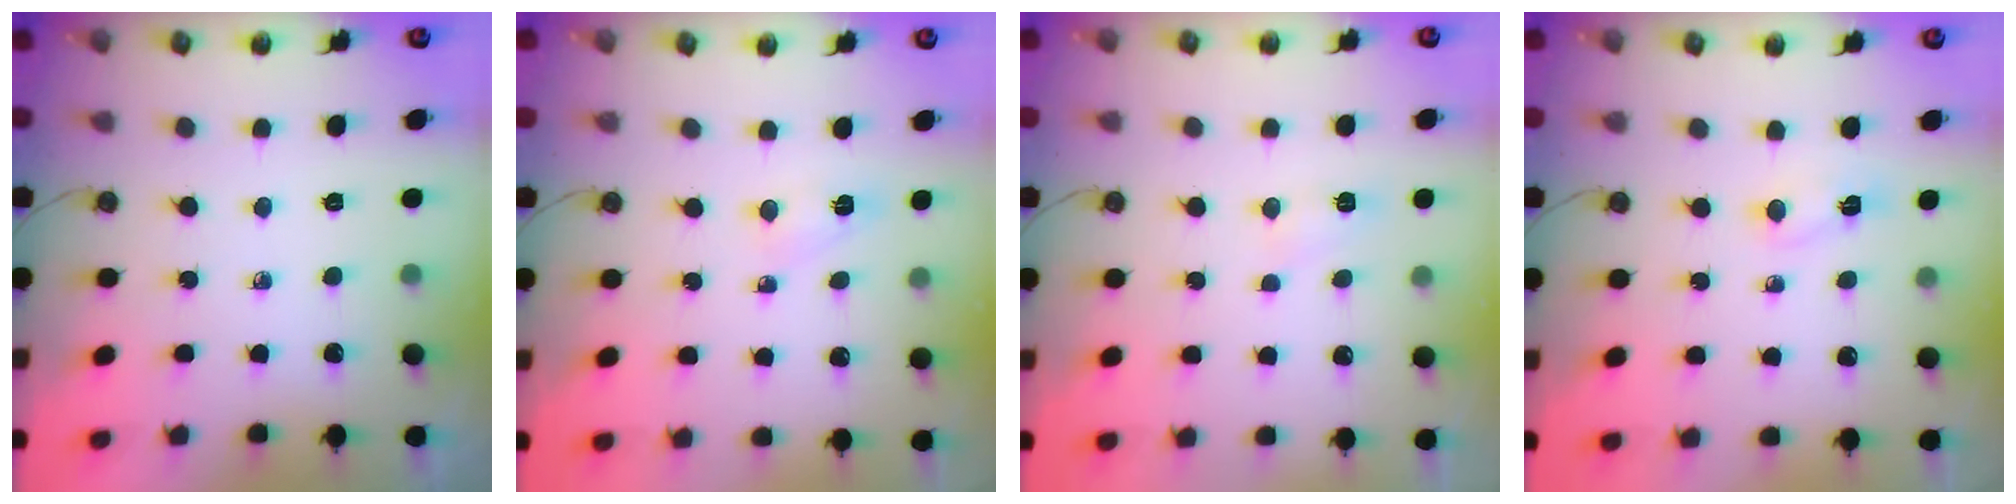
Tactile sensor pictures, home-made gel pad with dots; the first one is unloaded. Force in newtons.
{"total": 3.3, "press": 3.3, "slide": 0.6}
{"total": 5.8, "press": 5.8, "slide": 0.6}
{"total": 4.4, "press": 4.1, "slide": 1.5}